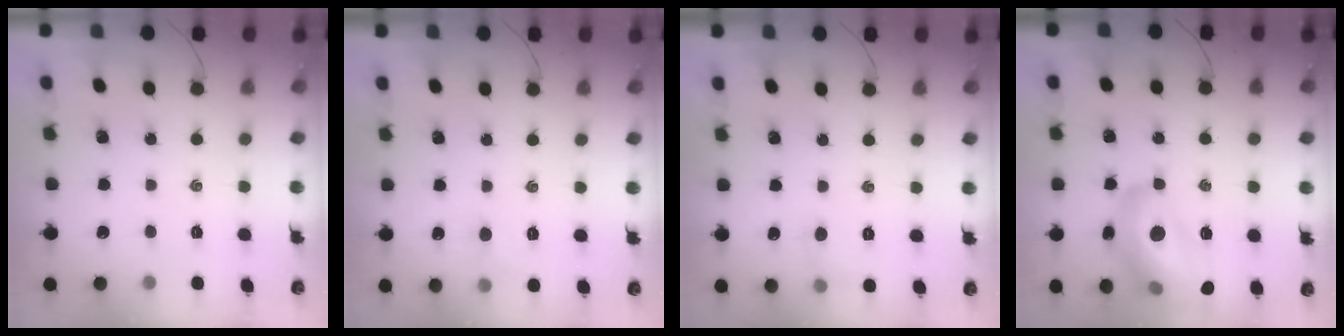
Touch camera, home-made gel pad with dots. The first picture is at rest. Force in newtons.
{"total": 5.0, "press": 4.7, "slide": 1.7}
{"total": 4.9, "press": 4.6, "slide": 1.6}
{"total": 20.0, "press": 19.8, "slide": 2.9}